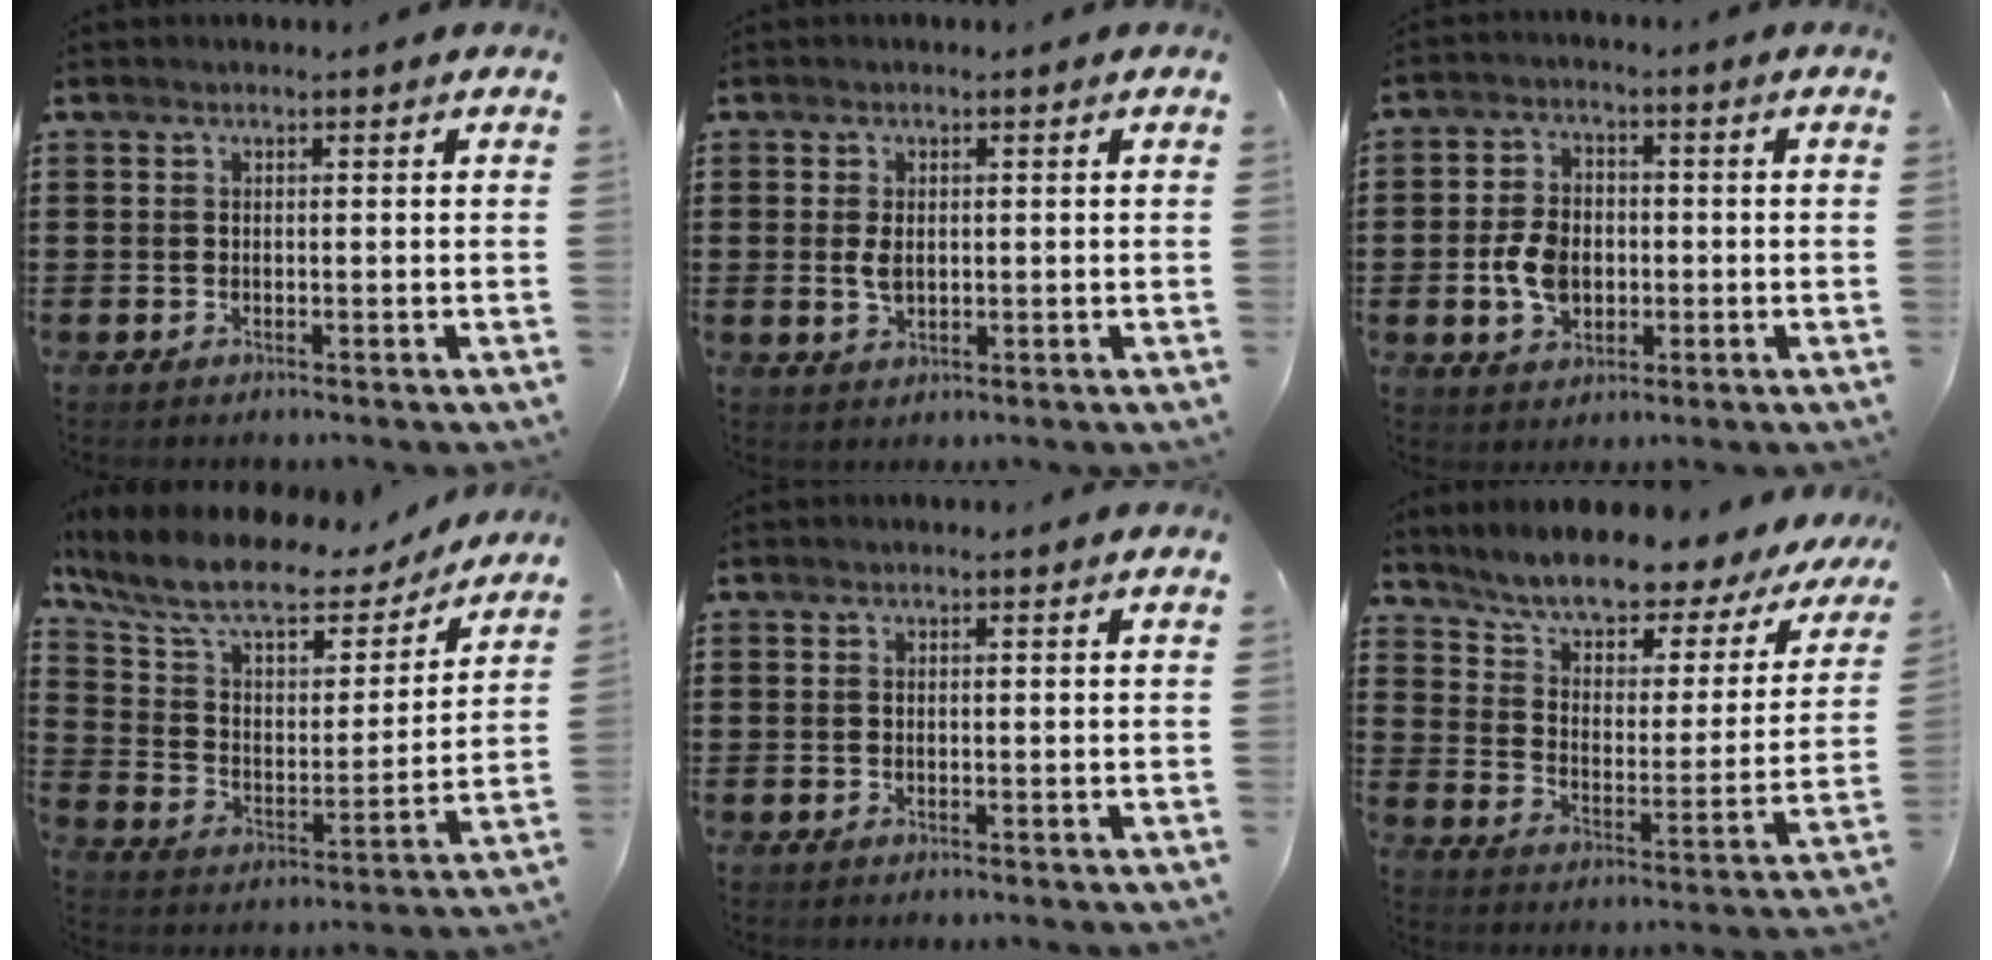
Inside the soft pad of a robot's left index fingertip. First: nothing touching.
{"total": 2.8, "force": [0.2, 1.6, 2.3], "torque": [-0.054, 0.001, 0.001]}
{"total": 6.6, "force": [-1.1, 4.6, 4.6], "torque": [-0.107, 0.006, -0.024]}
{"total": 10.1, "force": [8.1, 3.0, 5.2], "torque": [-0.136, -0.047, 0.141]}
{"total": 0.0}
{"total": 7.1, "force": [6.5, 1.0, 2.8], "torque": [-0.079, -0.053, 0.104]}